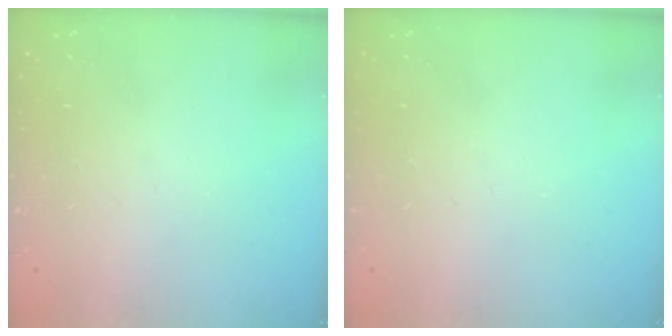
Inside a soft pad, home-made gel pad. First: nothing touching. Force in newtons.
{"total": 0.0}